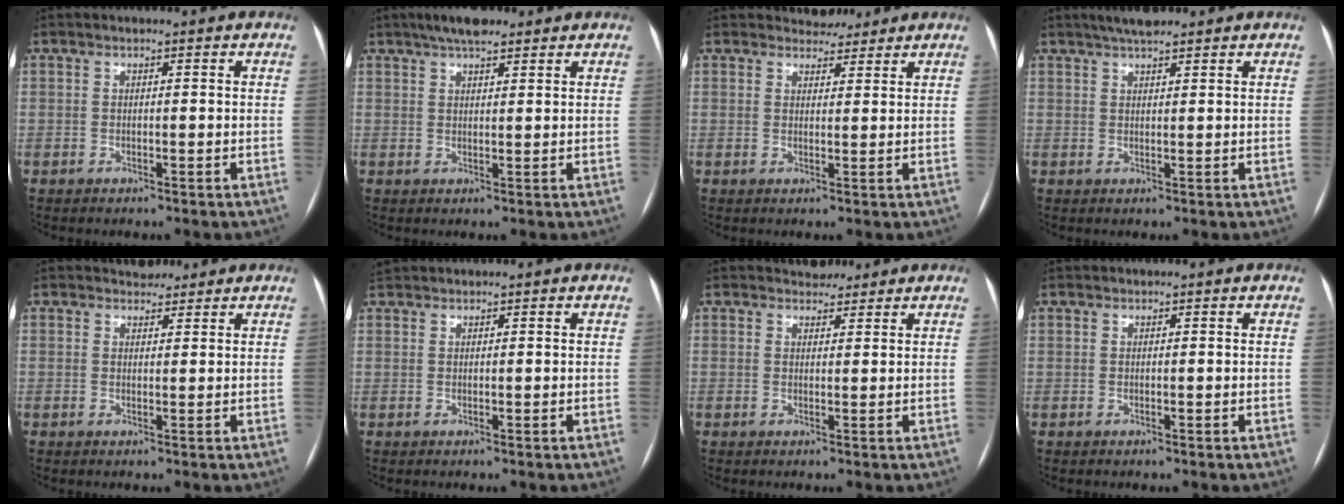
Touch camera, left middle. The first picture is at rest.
{"total": 5.6, "force": [4.2, 1.7, 3.3], "torque": [-0.058, 0.020, 0.068]}
{"total": 3.3, "force": [3.0, 1.4, -0.1], "torque": [0.003, 0.001, 0.040]}
{"total": 4.1, "force": [3.4, 0.7, 2.2], "torque": [-0.039, 0.016, 0.056]}
{"total": 3.1, "force": [2.8, 1.3, 0.3], "torque": [0.000, 0.008, 0.040]}
{"total": 2.3, "force": [2.2, 0.5, 0.3], "torque": [-0.010, 0.026, 0.042]}
{"total": 3.3, "force": [2.9, 1.4, 0.3], "torque": [0.000, 0.007, 0.042]}
{"total": 0.6, "force": [0.6, 0.2, 0.0], "torque": [-0.006, 0.008, 0.012]}